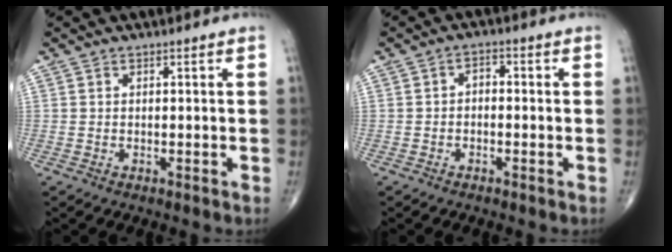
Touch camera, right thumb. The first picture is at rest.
{"total": 2.3, "force": [-0.5, 1.5, 1.7], "torque": [-0.019, 0.015, -0.016]}